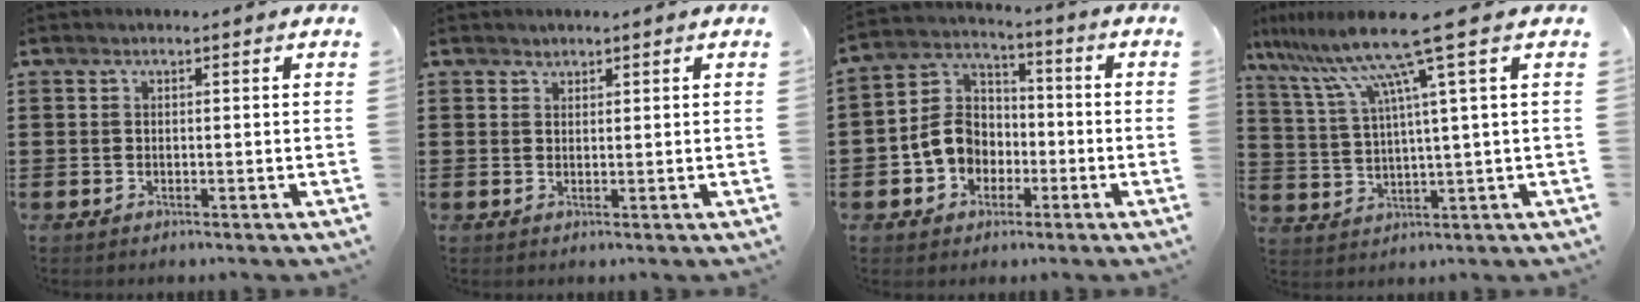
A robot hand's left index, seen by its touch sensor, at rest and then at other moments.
{"total": 1.2, "force": [1.1, 0.4, -0.1], "torque": [-0.001, 0.000, 0.023]}
{"total": 8.1, "force": [-2.1, 6.9, 3.7], "torque": [-0.107, 0.016, -0.045]}
{"total": 10.9, "force": [6.3, -0.6, 8.9], "torque": [-0.200, -0.025, 0.095]}